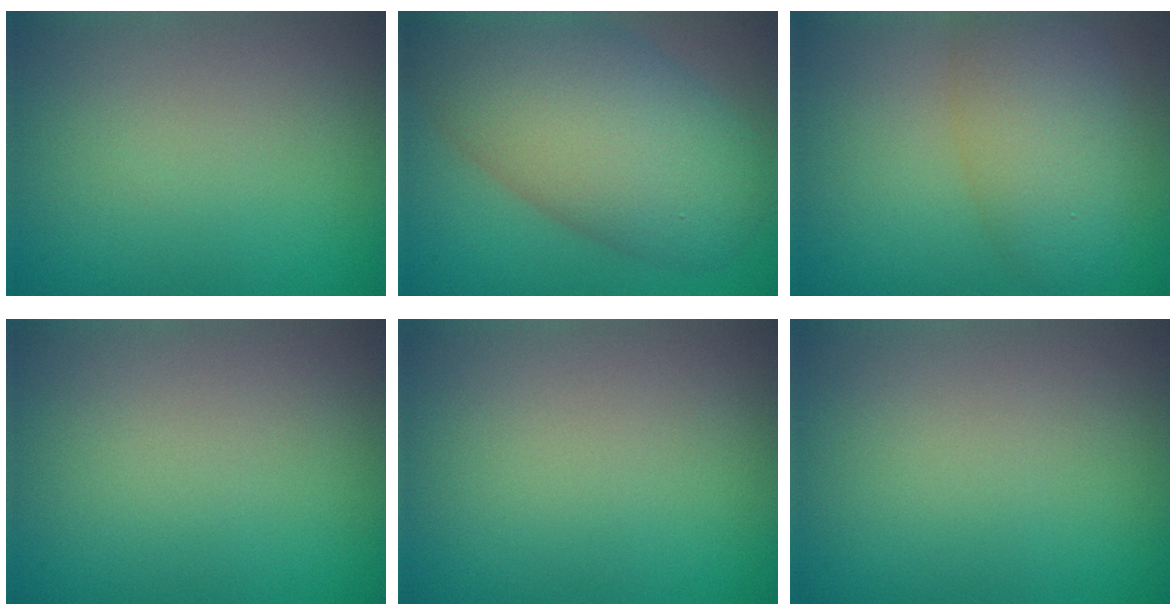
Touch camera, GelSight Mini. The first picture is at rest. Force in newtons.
{"total": 11.8, "press": 11.8, "slide": 0.5}
{"total": 5.8, "press": 5.8, "slide": 0.2}
{"total": 0.0}
{"total": 0.0}
{"total": 0.0}